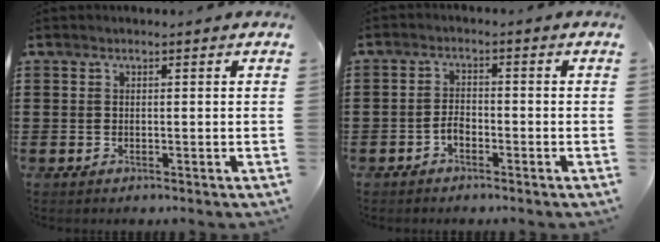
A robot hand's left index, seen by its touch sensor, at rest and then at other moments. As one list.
[{"total": 2.3, "force": [-1.4, 1.1, 1.4], "torque": [-0.037, 0.004, -0.032]}]